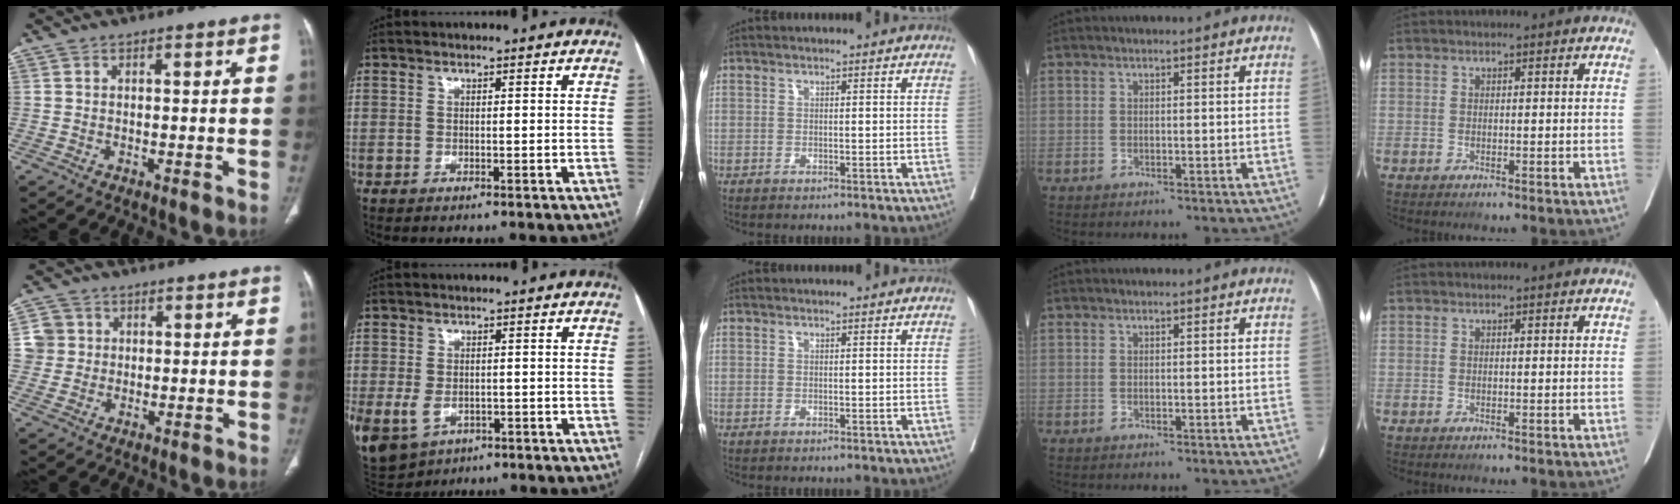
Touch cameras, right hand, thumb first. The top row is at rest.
{"thumb": {"total": 4.6, "force": [0.7, 4.5, 0.3], "torque": [0.024, 0.004, 0.012]}, "index": {"total": 13.0, "force": [-4.5, 10.2, 6.8], "torque": [-0.194, -0.004, -0.057]}}